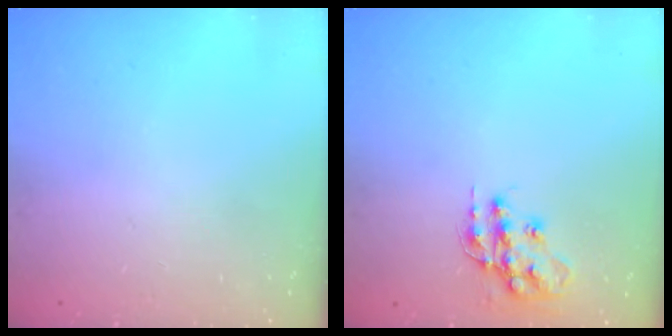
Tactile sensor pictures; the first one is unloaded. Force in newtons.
{"total": 14.0, "press": 14.0, "slide": 0.7}